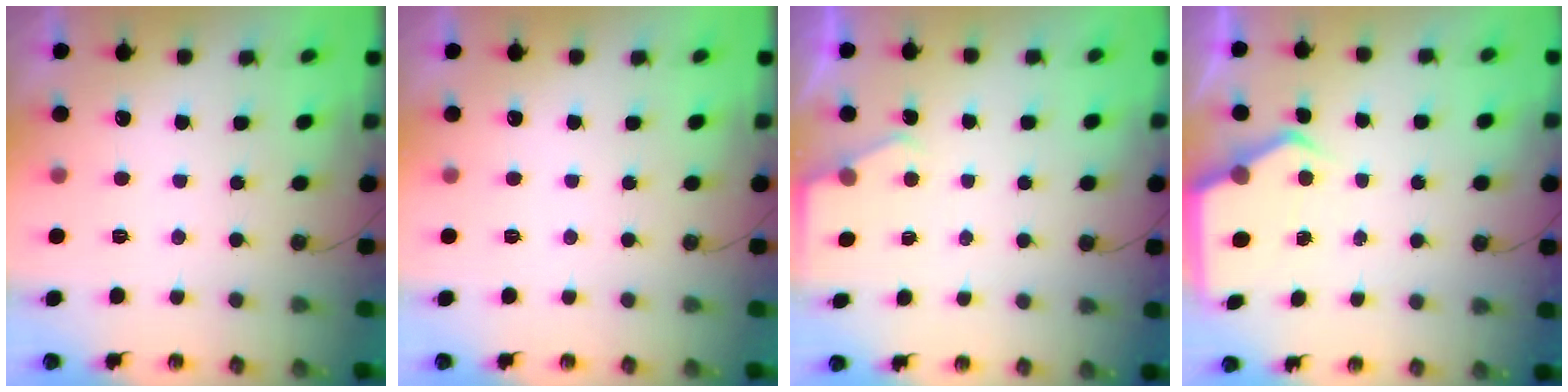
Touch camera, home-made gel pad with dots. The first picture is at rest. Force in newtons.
{"total": 0.0}
{"total": 2.6, "press": 2.6, "slide": 0.4}
{"total": 5.9, "press": 5.9, "slide": 0.5}